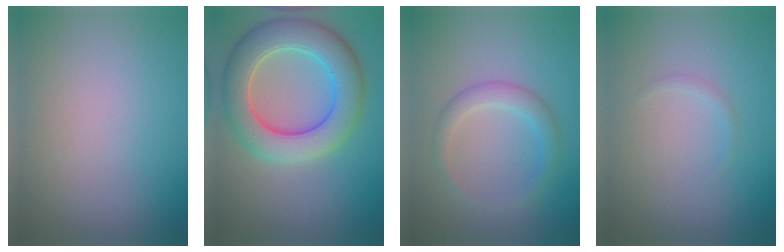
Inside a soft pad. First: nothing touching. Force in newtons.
{"total": 8.4, "press": 8.4, "slide": 0.4}
{"total": 2.4, "press": 2.4, "slide": 0.1}
{"total": 0.6, "press": 0.6, "slide": 0.1}